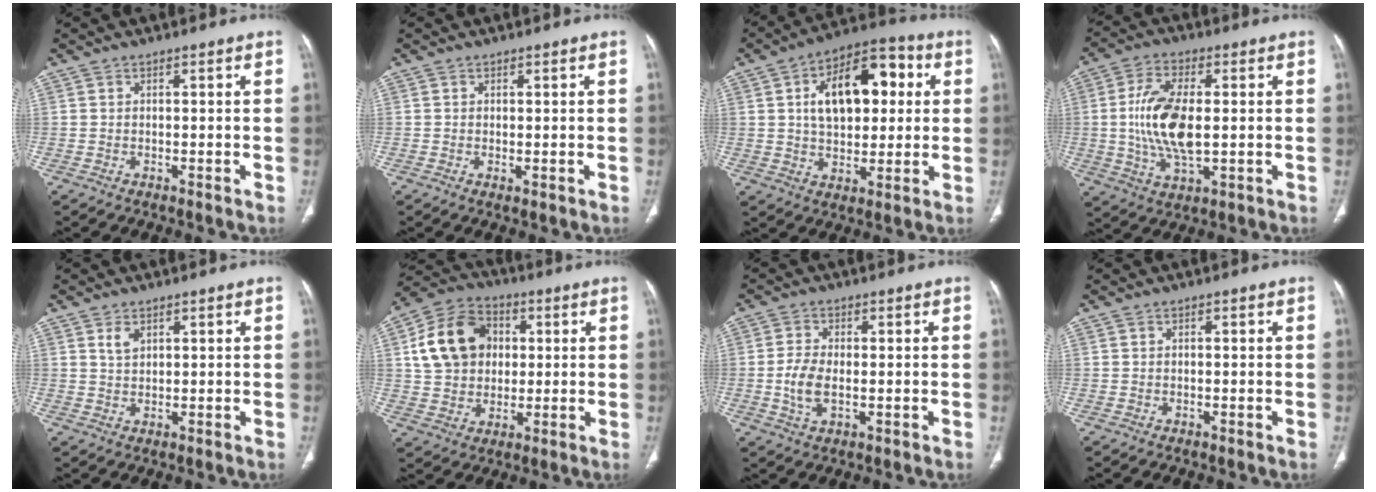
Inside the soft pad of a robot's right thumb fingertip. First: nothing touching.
{"total": 0.8, "force": [0.0, 0.4, 0.7], "torque": [-0.018, -0.005, 0.002]}
{"total": 17.4, "force": [3.9, 10.0, 13.7], "torque": [-0.180, 0.018, 0.058]}
{"total": 13.3, "force": [0.1, 6.1, 11.8], "torque": [-0.237, -0.003, 0.004]}
{"total": 2.5, "force": [1.3, 1.5, 1.5], "torque": [-0.024, -0.006, 0.030]}
{"total": 15.0, "force": [2.9, 12.0, 8.6], "torque": [-0.133, 0.014, 0.048]}
{"total": 5.7, "force": [-0.6, 3.1, 4.7], "torque": [-0.103, -0.001, -0.011]}
{"total": 0.0}